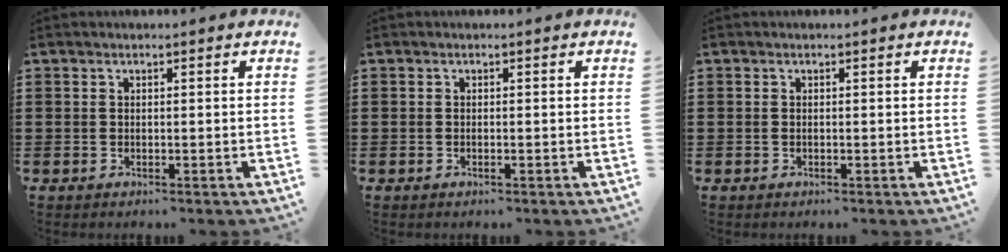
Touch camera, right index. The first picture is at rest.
{"total": 0.0}
{"total": 0.0}